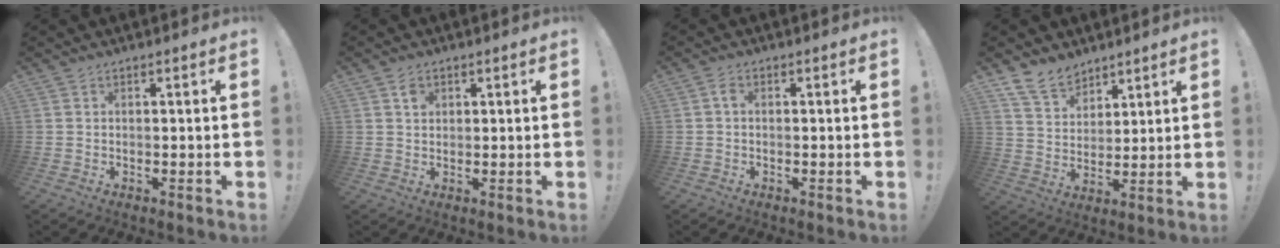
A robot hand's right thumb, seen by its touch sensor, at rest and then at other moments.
{"total": 2.2, "force": [1.1, 1.6, 0.9], "torque": [0.003, -0.007, 0.015]}
{"total": 1.6, "force": [-0.1, 1.1, 1.2], "torque": [-0.025, 0.006, -0.003]}
{"total": 10.2, "force": [8.2, 5.6, 2.3], "torque": [-0.051, -0.053, 0.163]}